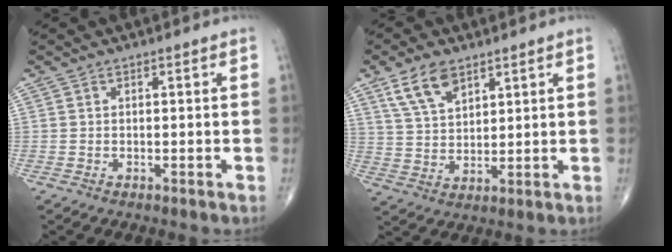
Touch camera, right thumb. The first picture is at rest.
{"total": 8.0, "force": [4.9, 4.1, 4.8], "torque": [-0.079, -0.021, 0.100]}